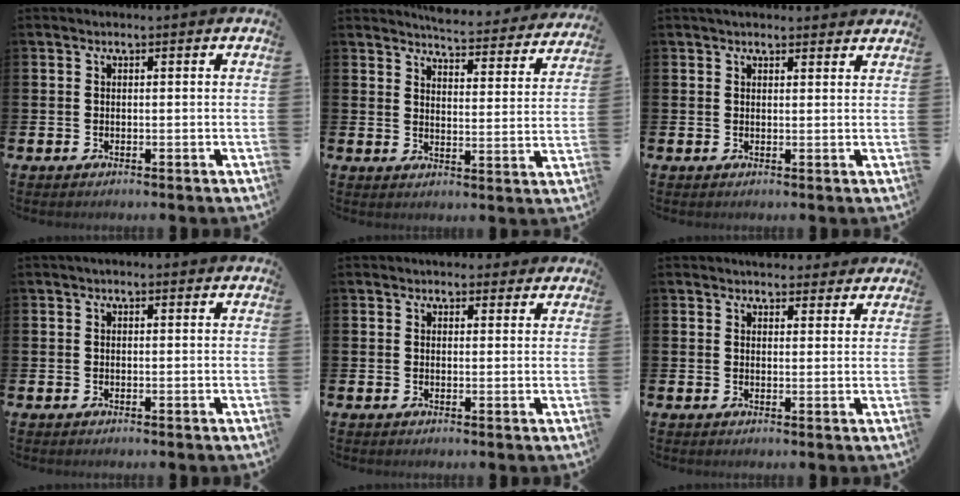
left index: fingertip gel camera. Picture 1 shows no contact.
{"total": 5.0, "force": [5.0, 0.1, 0.6], "torque": [-0.014, -0.046, 0.081]}
{"total": 2.1, "force": [2.0, 0.5, 0.2], "torque": [0.004, -0.007, 0.035]}
{"total": 0.7, "force": [0.5, 0.3, 0.4], "torque": [0.005, 0.001, 0.006]}
{"total": 2.6, "force": [2.4, 1.0, -0.1], "torque": [0.020, -0.012, 0.040]}
{"total": 3.7, "force": [3.5, 0.9, -0.2], "torque": [0.013, -0.021, 0.064]}